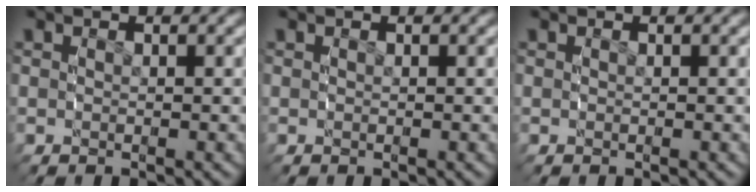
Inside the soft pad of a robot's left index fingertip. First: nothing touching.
{"total": 0.0}
{"total": 0.0}